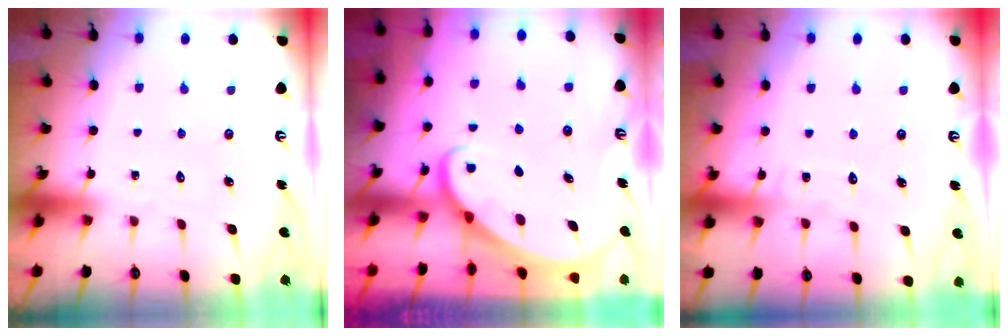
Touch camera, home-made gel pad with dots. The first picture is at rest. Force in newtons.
{"total": 2.3, "press": 2.3, "slide": 0.2}
{"total": 4.6, "press": 4.5, "slide": 0.4}